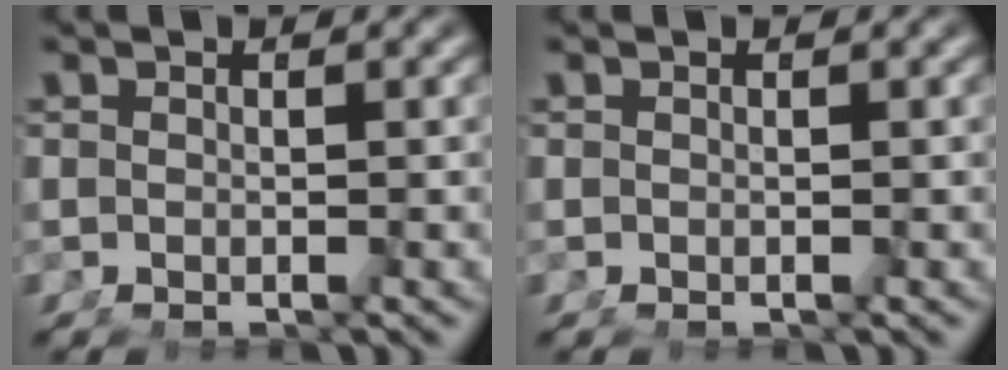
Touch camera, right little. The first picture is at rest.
{"total": 0.0}